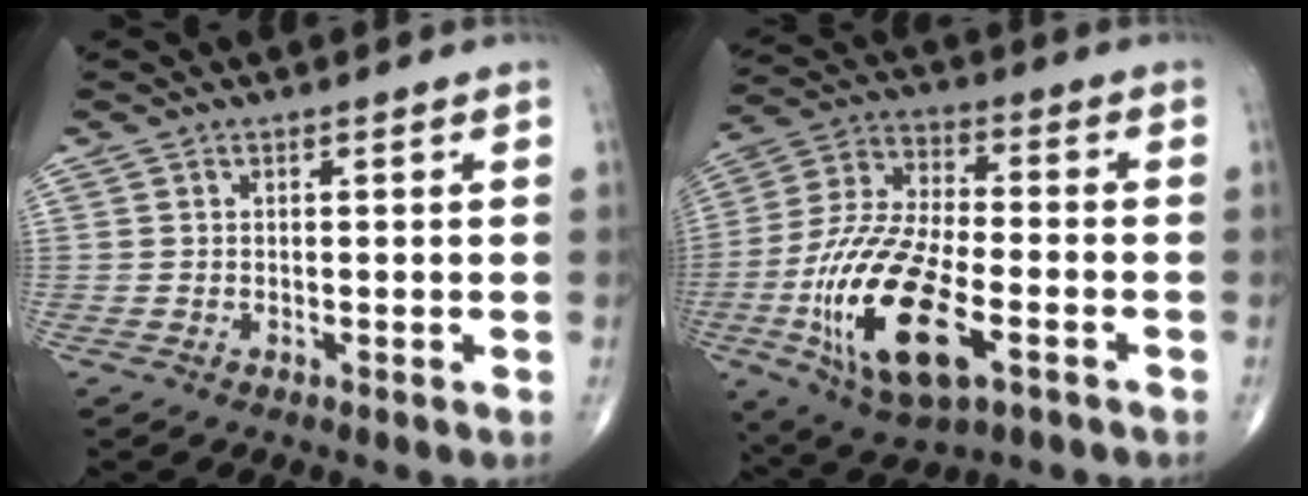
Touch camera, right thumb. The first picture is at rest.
{"total": 21.8, "force": [-7.2, 9.5, 18.3], "torque": [-0.367, 0.013, -0.120]}